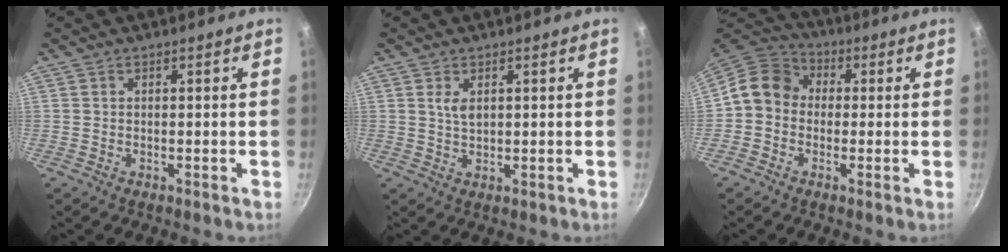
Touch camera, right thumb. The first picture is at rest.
{"total": 2.3, "force": [1.0, 1.1, 1.8], "torque": [-0.032, -0.006, 0.024]}
{"total": 9.7, "force": [-0.4, 8.3, 5.1], "torque": [-0.081, 0.034, -0.023]}